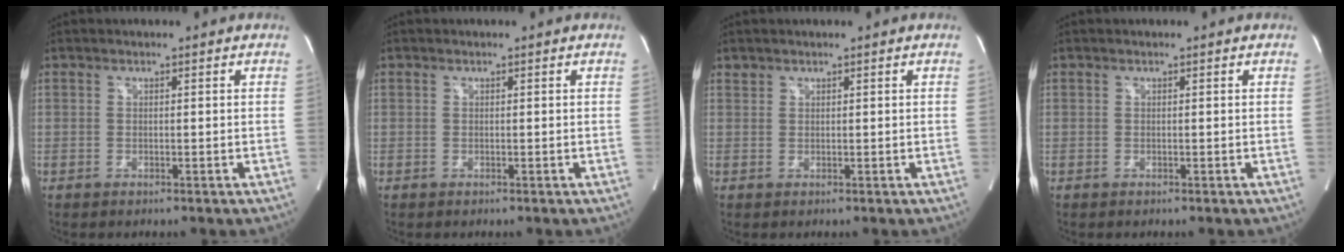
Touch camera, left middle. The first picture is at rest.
{"total": 0.0}
{"total": 0.7, "force": [0.6, 0.3, -0.1], "torque": [0.000, 0.007, 0.011]}
{"total": 0.0}